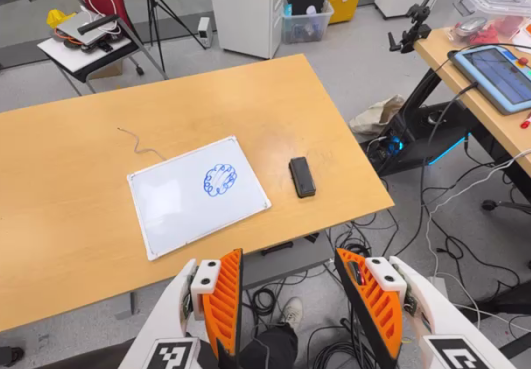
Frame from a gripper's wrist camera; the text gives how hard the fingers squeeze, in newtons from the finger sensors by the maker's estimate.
{"total": 0.0}